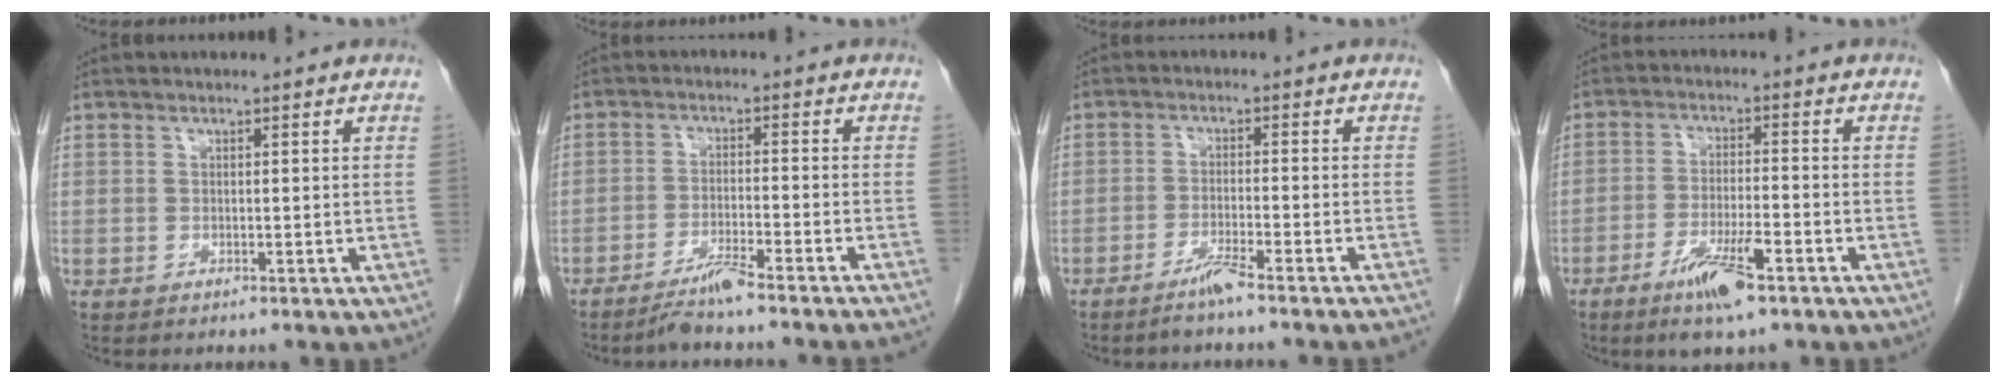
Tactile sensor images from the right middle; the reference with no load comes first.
{"total": 6.1, "force": [-5.1, -1.6, 3.0], "torque": [-0.044, -0.020, -0.088]}
{"total": 4.6, "force": [-3.7, -1.1, 2.6], "torque": [-0.045, -0.008, -0.065]}
{"total": 7.5, "force": [-4.6, 0.9, 5.9], "torque": [-0.116, -0.014, -0.080]}